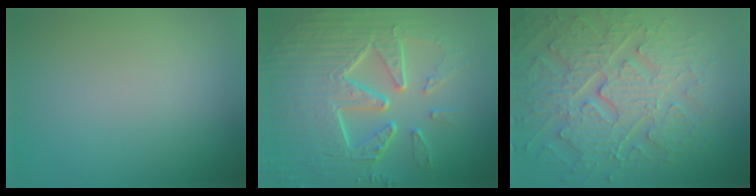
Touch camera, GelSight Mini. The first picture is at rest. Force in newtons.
{"total": 9.9, "press": 6.7, "slide": 7.3}
{"total": 7.4, "press": 6.0, "slide": 4.3}